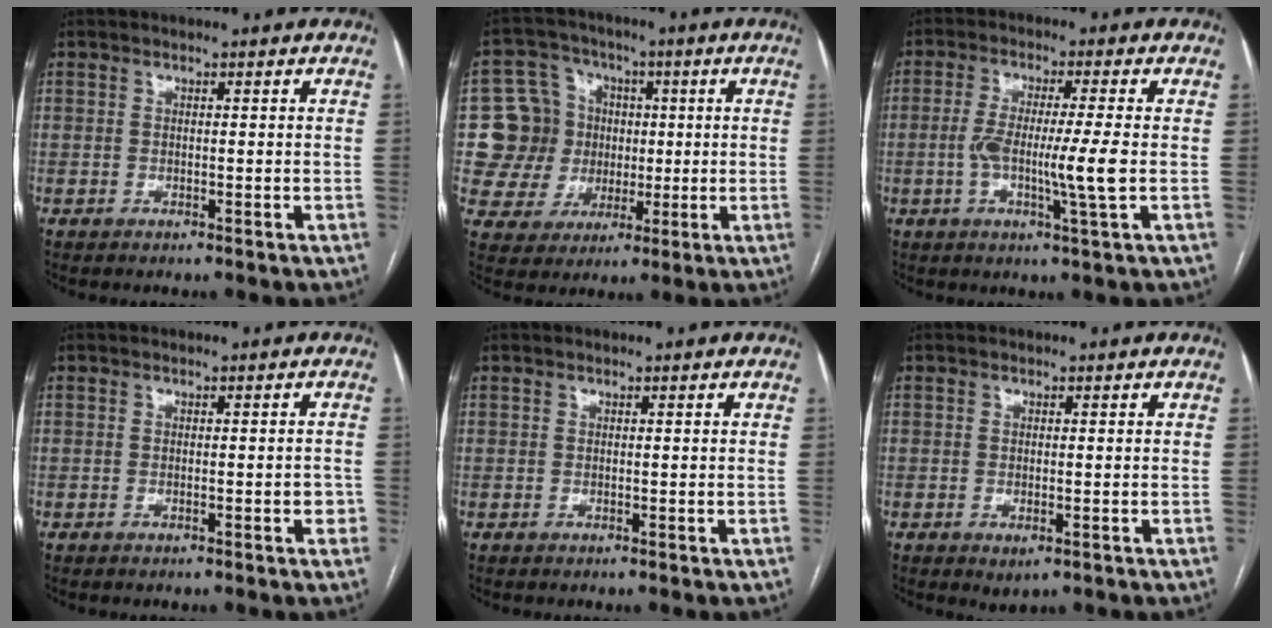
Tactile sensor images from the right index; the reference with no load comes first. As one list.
[{"total": 11.3, "force": [0.8, 11.1, 2.3], "torque": [-0.054, 0.042, 0.027]}, {"total": 7.8, "force": [-1.0, -0.4, 7.7], "torque": [-0.145, -0.007, -0.018]}, {"total": 1.5, "force": [-0.6, 0.6, 1.3], "torque": [-0.009, 0.004, -0.004]}, {"total": 0.0}, {"total": 2.2, "force": [-0.9, 0.9, 1.7], "torque": [-0.026, -0.004, -0.006]}]